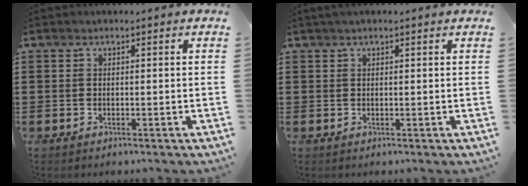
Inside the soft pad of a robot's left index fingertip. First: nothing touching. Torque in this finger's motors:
{"motor_torque": [1.10, -1.04, 0.28, 0.05]}